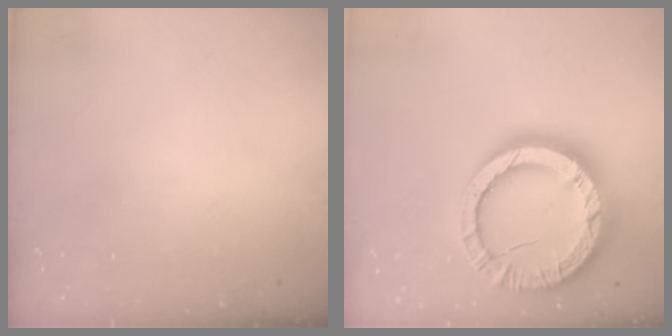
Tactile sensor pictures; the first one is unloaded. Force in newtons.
{"total": 21.0, "press": 20.9, "slide": 2.2}